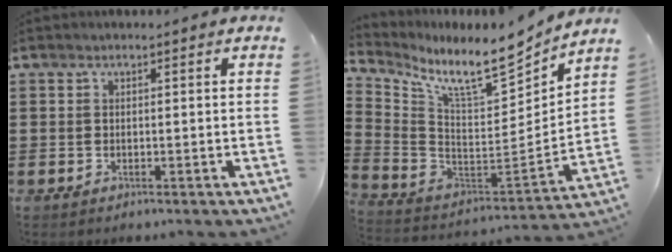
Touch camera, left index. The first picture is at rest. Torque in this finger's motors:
{"motor_torque": [2.14, 0.00, 0.11, 0.11]}